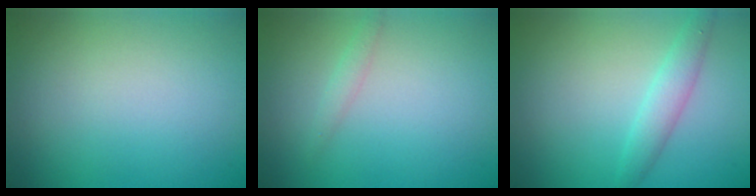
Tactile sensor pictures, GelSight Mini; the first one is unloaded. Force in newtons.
{"total": 1.0, "press": 1.0, "slide": 0.0}
{"total": 2.3, "press": 2.3, "slide": 0.0}